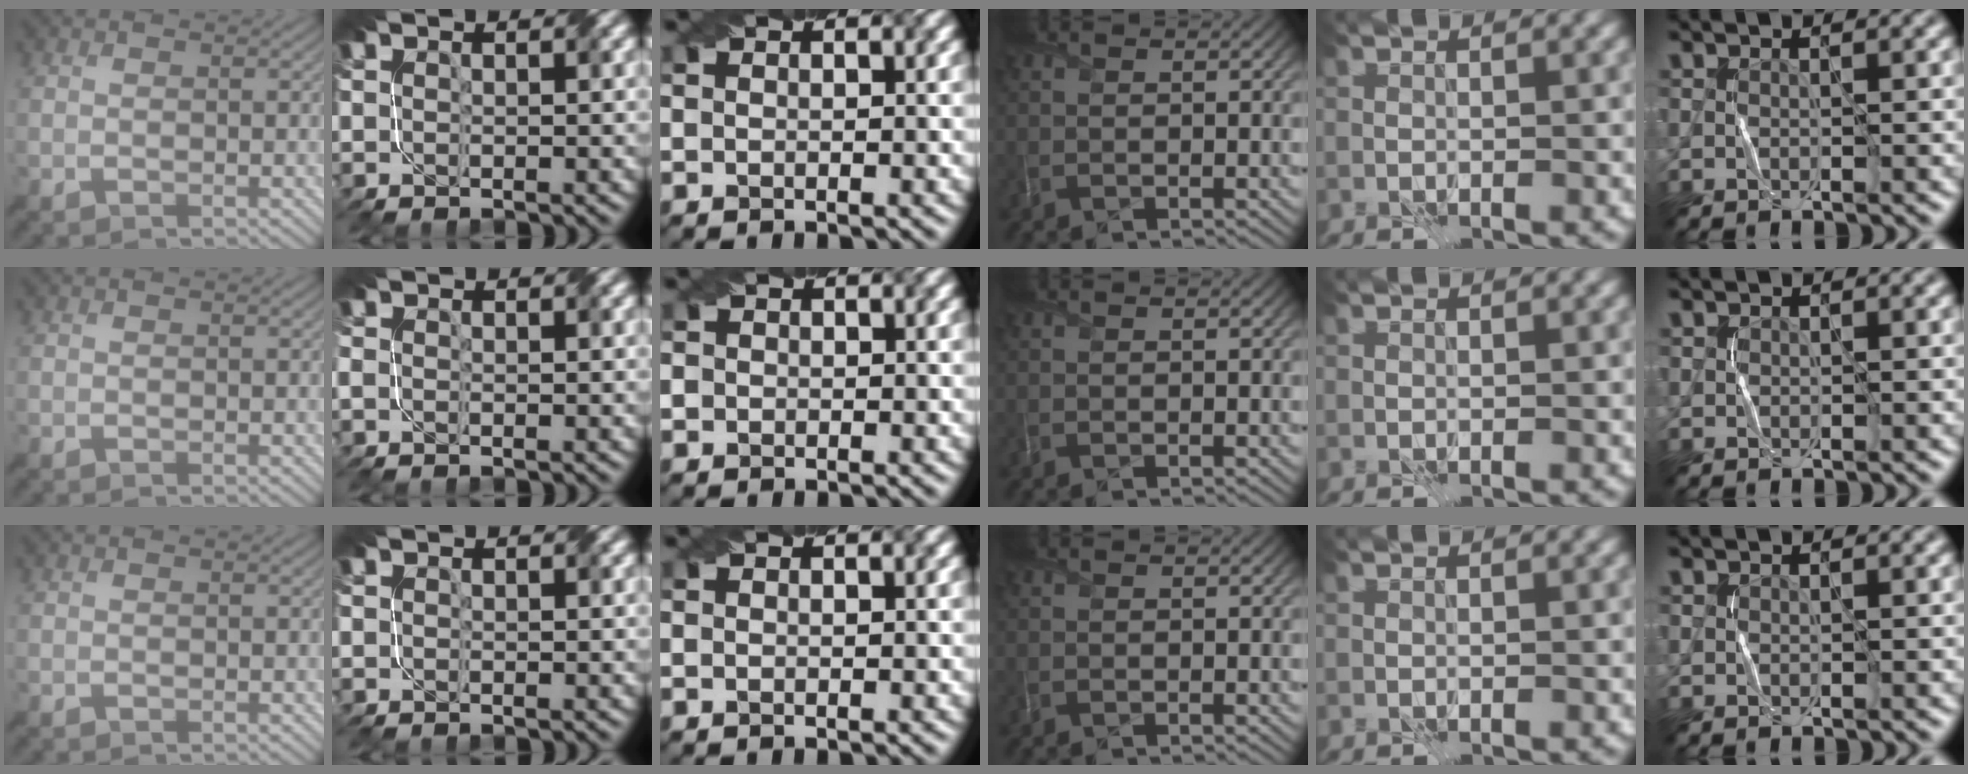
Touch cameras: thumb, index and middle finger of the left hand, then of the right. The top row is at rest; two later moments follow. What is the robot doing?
{"motion": "fold", "object": "file"}